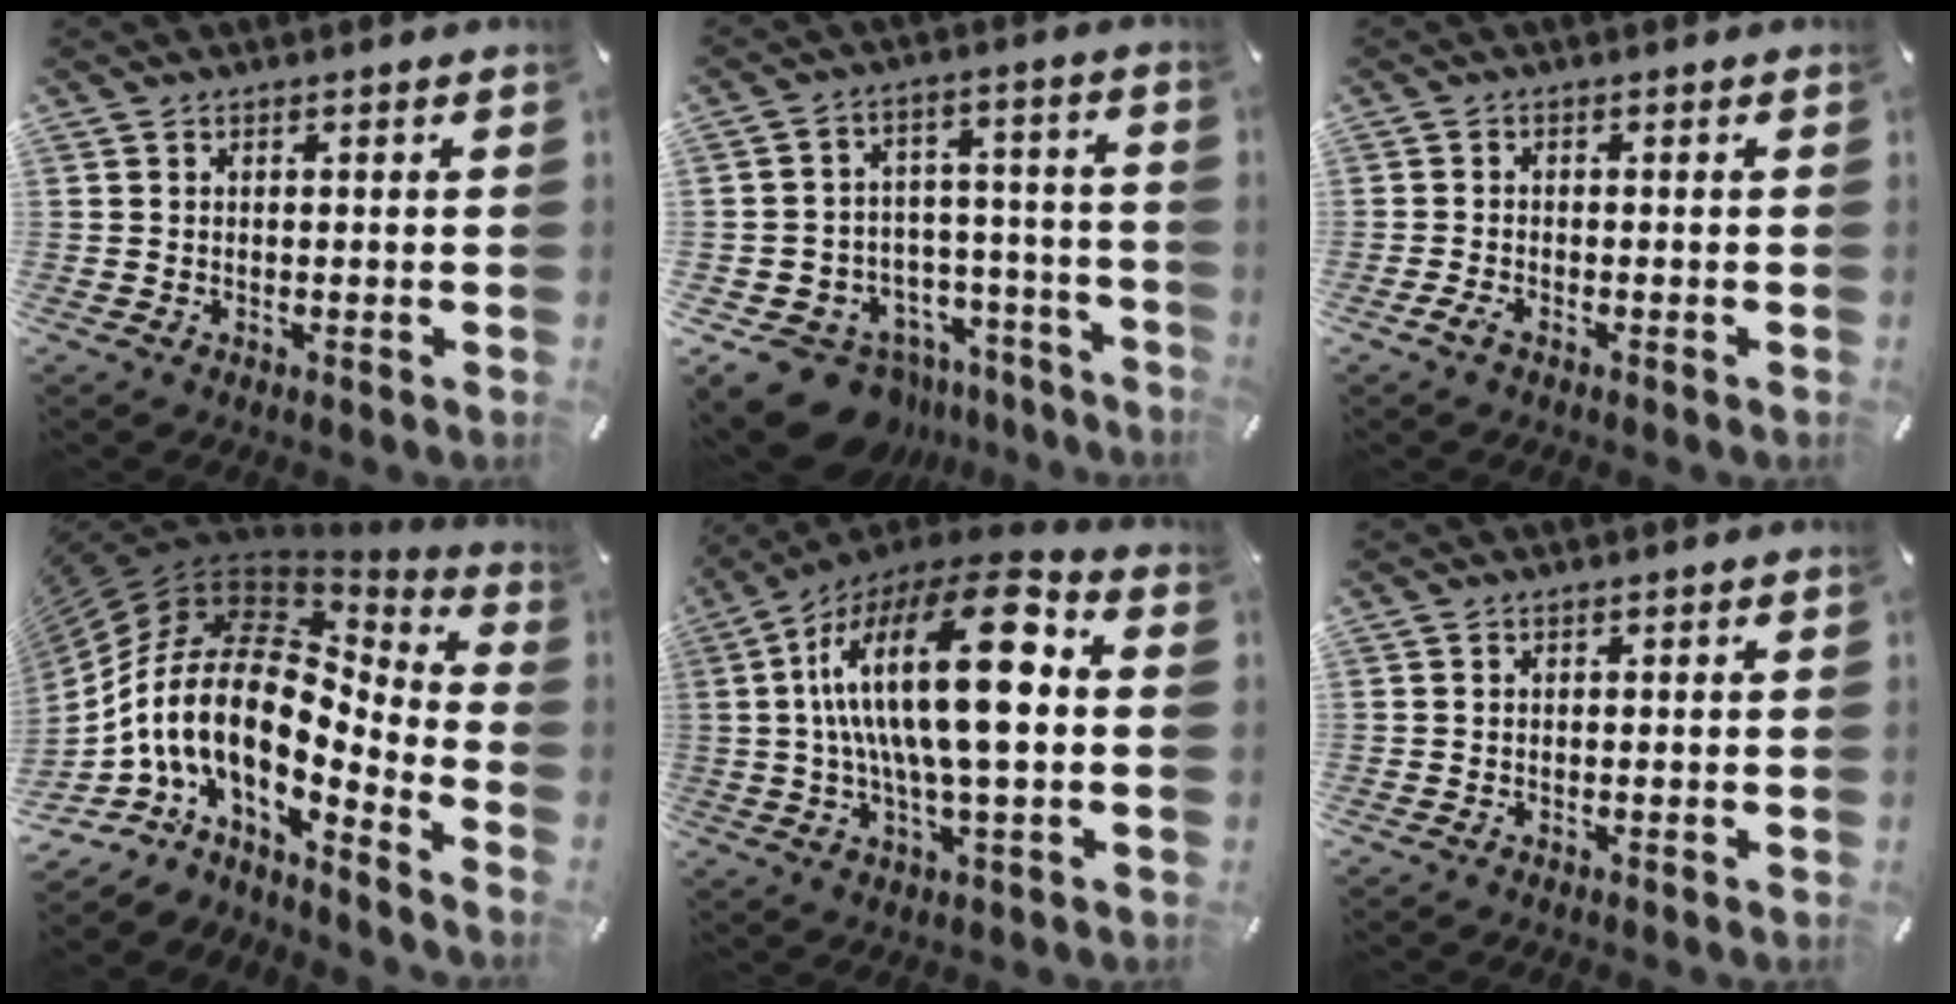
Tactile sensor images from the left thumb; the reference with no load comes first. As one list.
[{"total": 13.2, "force": [-9.8, 7.9, 4.2], "torque": [-0.062, 0.065, -0.161]}, {"total": 1.8, "force": [-1.2, 0.6, 1.1], "torque": [-0.024, 0.002, -0.023]}, {"total": 19.1, "force": [-1.0, 10.7, 15.8], "torque": [-0.333, -0.046, -0.026]}, {"total": 25.2, "force": [3.0, 9.0, 23.4], "torque": [-0.442, -0.006, 0.042]}, {"total": 0.0}]